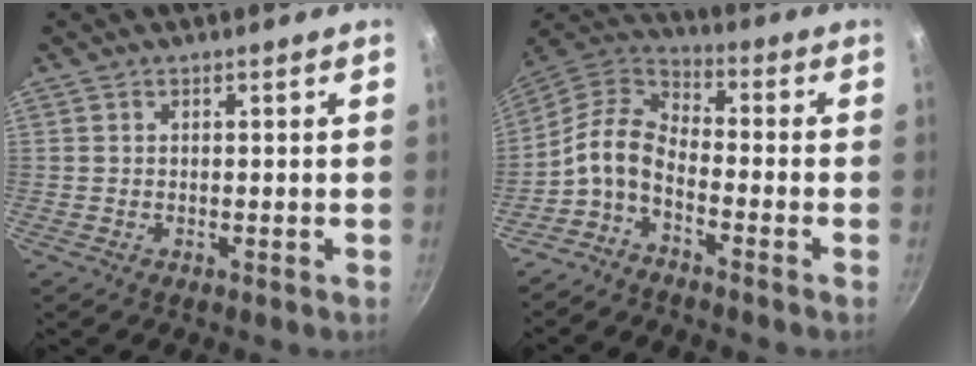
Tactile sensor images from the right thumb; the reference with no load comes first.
{"total": 8.7, "force": [-3.5, 4.7, 6.5], "torque": [-0.144, 0.052, -0.084]}